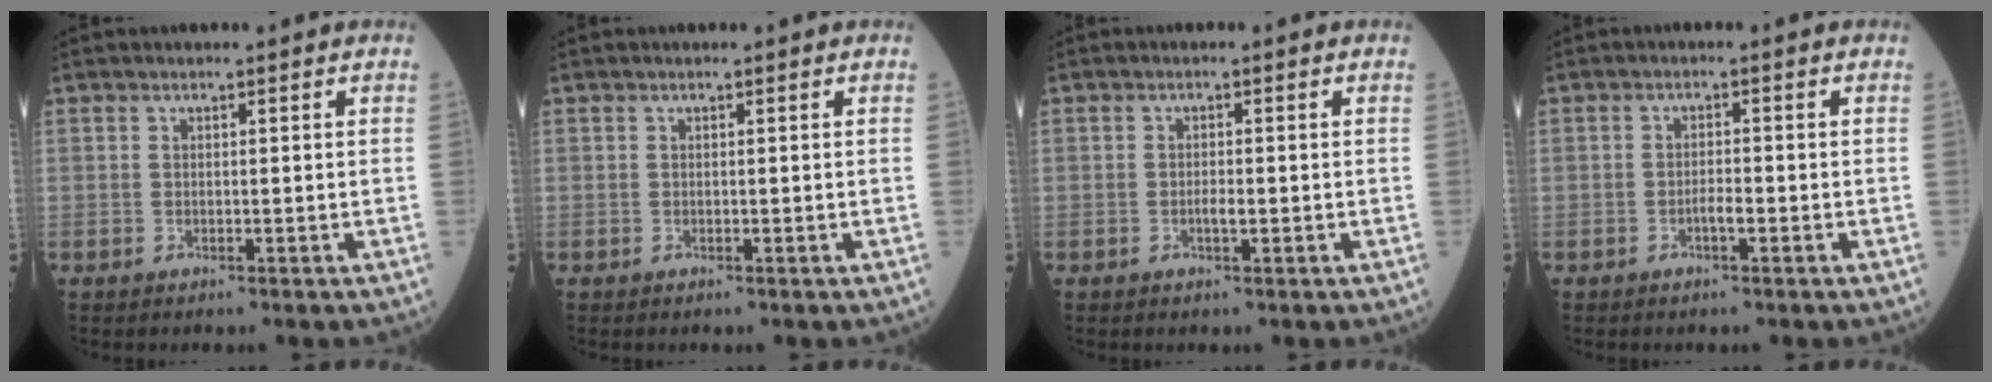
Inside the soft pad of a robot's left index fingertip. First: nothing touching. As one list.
[{"total": 0.0}, {"total": 1.3, "force": [-0.4, 0.3, 1.2], "torque": [-0.025, 0.001, -0.007]}, {"total": 2.0, "force": [-1.0, 0.4, 1.7], "torque": [-0.029, 0.003, -0.018]}]